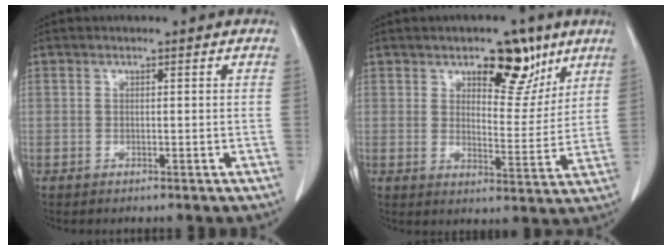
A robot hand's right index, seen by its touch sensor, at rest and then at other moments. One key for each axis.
{"total": 9.0, "fx": 5.6, "fy": 4.1, "fz": 5.8, "tx": -0.072, "ty": -0.003, "tz": 0.085}